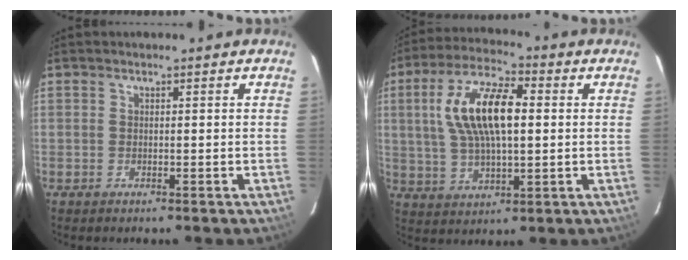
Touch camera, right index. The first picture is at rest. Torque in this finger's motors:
{"motor_torque": [0.66, 0.23, 0.92, 0.21]}